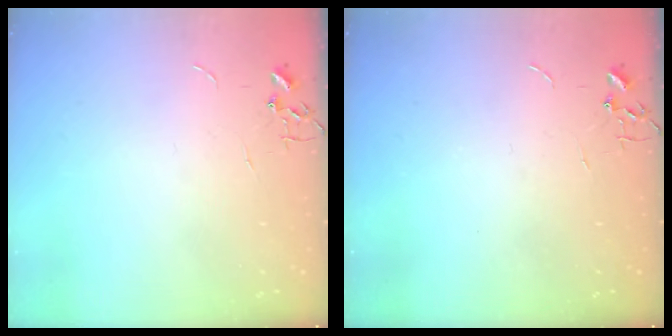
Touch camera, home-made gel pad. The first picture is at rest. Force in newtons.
{"total": 0.0}